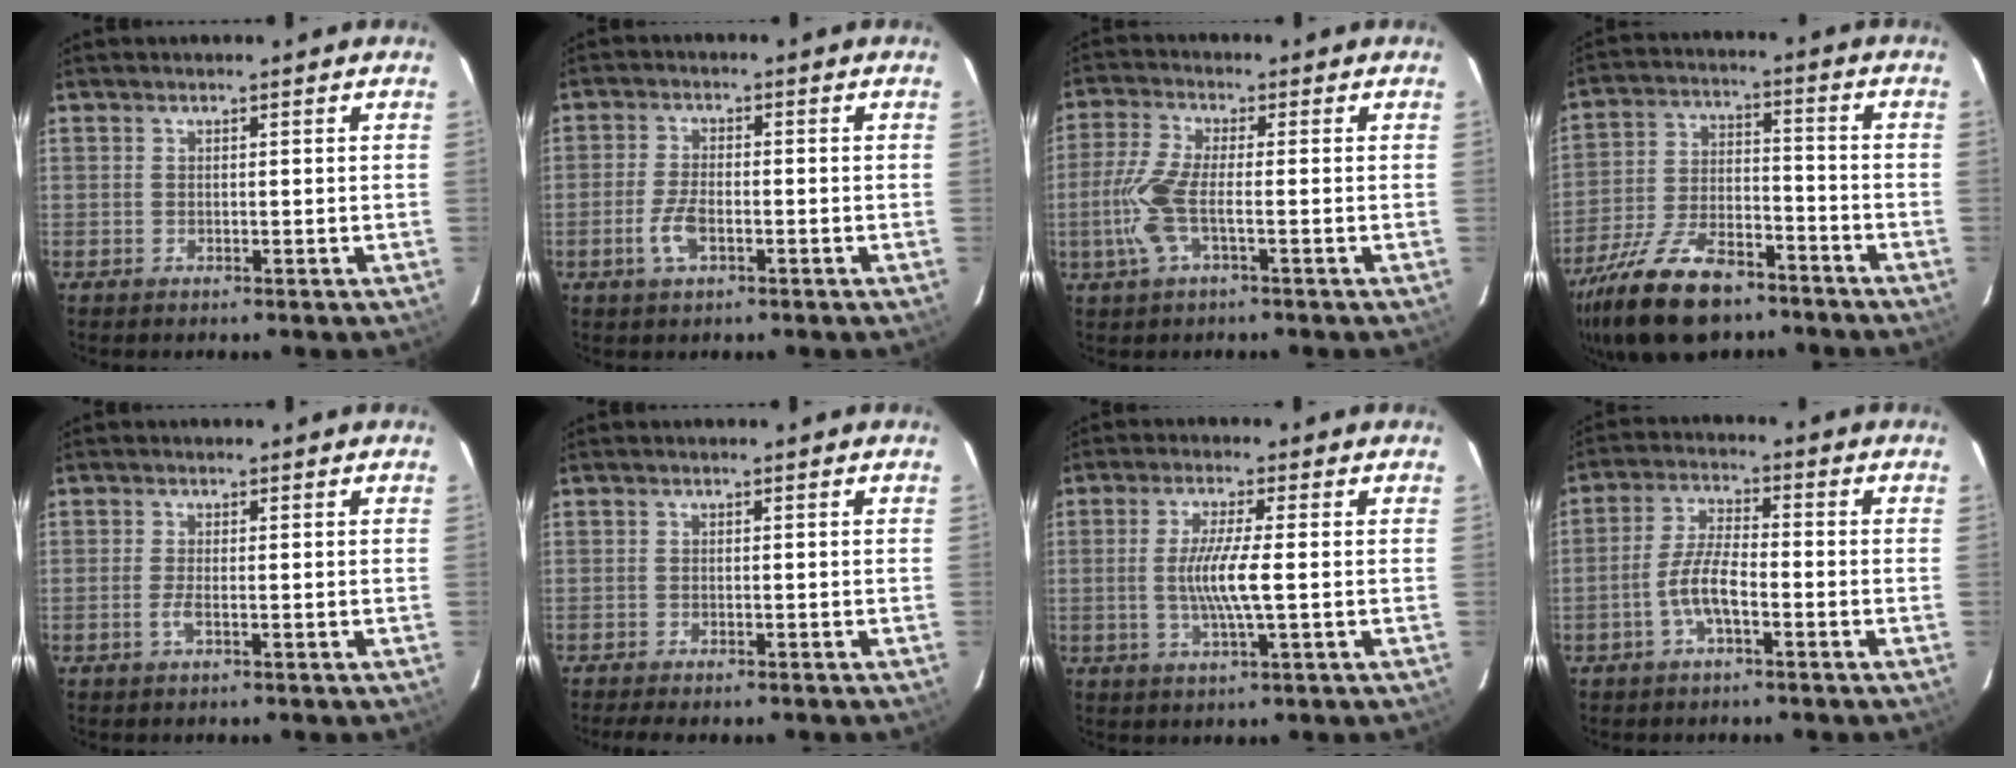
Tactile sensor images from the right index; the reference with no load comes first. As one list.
[{"total": 5.0, "force": [-2.1, 2.2, 3.9], "torque": [-0.088, -0.002, -0.039]}, {"total": 7.8, "force": [-2.1, 1.8, 7.3], "torque": [-0.168, -0.003, -0.042]}, {"total": 20.3, "force": [-14.5, 8.8, 11.1], "torque": [-0.237, -0.022, -0.242]}, {"total": 1.8, "force": [-0.8, 0.2, 1.6], "torque": [-0.034, -0.003, -0.015]}, {"total": 4.2, "force": [-3.6, 0.9, 2.1], "torque": [-0.046, -0.016, -0.054]}, {"total": 7.0, "force": [-0.6, 0.0, 7.0], "torque": [-0.132, -0.008, -0.012]}, {"total": 6.4, "force": [-2.9, 1.8, 5.5], "torque": [-0.117, 0.009, -0.054]}]